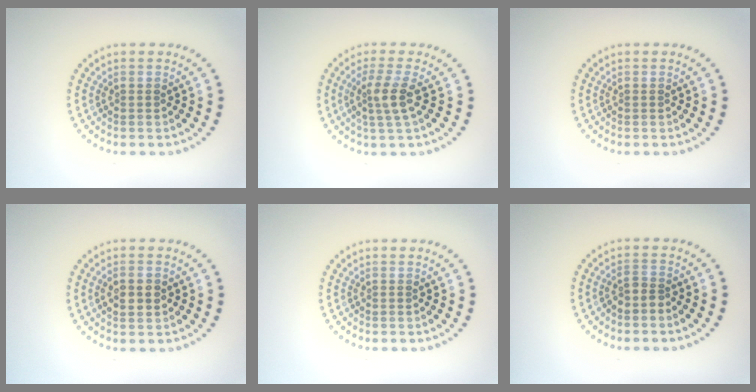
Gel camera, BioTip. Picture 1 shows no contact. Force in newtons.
{"total": 2.7, "press": 2.3, "slide": 1.5}
{"total": 0.0}
{"total": 1.7, "press": 1.7, "slide": 0.2}
{"total": 0.0}
{"total": 1.1, "press": 0.7, "slide": 0.8}